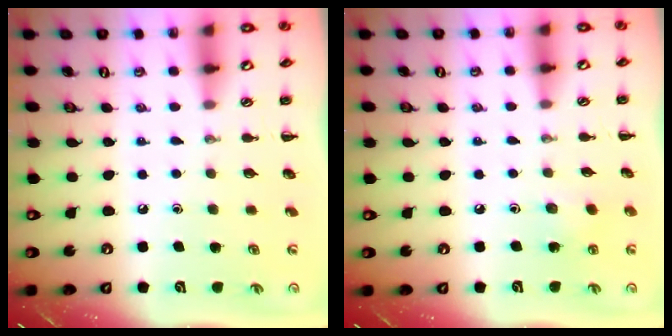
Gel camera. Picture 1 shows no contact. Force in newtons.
{"total": 3.1, "press": 2.9, "slide": 1.0}